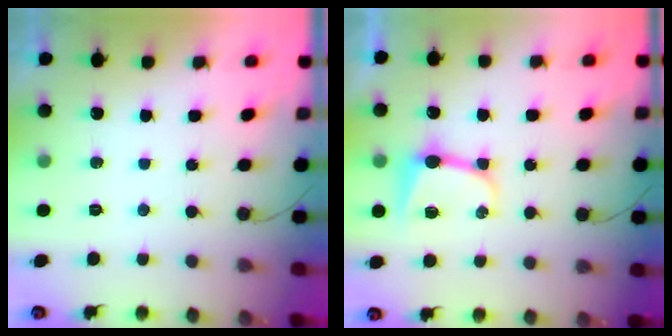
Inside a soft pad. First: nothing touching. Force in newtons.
{"total": 7.9, "press": 7.9, "slide": 0.7}